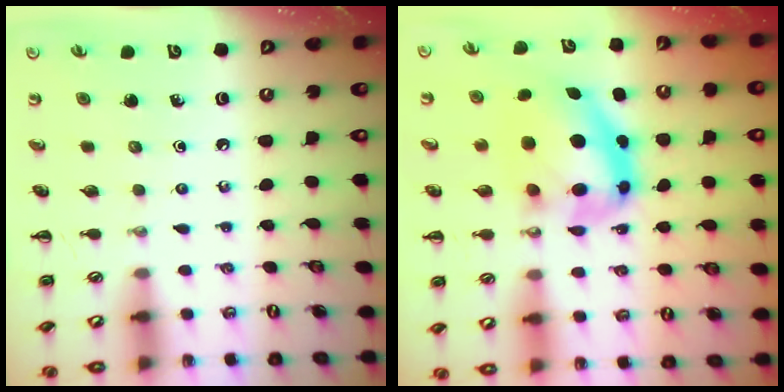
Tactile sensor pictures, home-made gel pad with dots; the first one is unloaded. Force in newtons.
{"total": 11.1, "press": 10.8, "slide": 2.7}